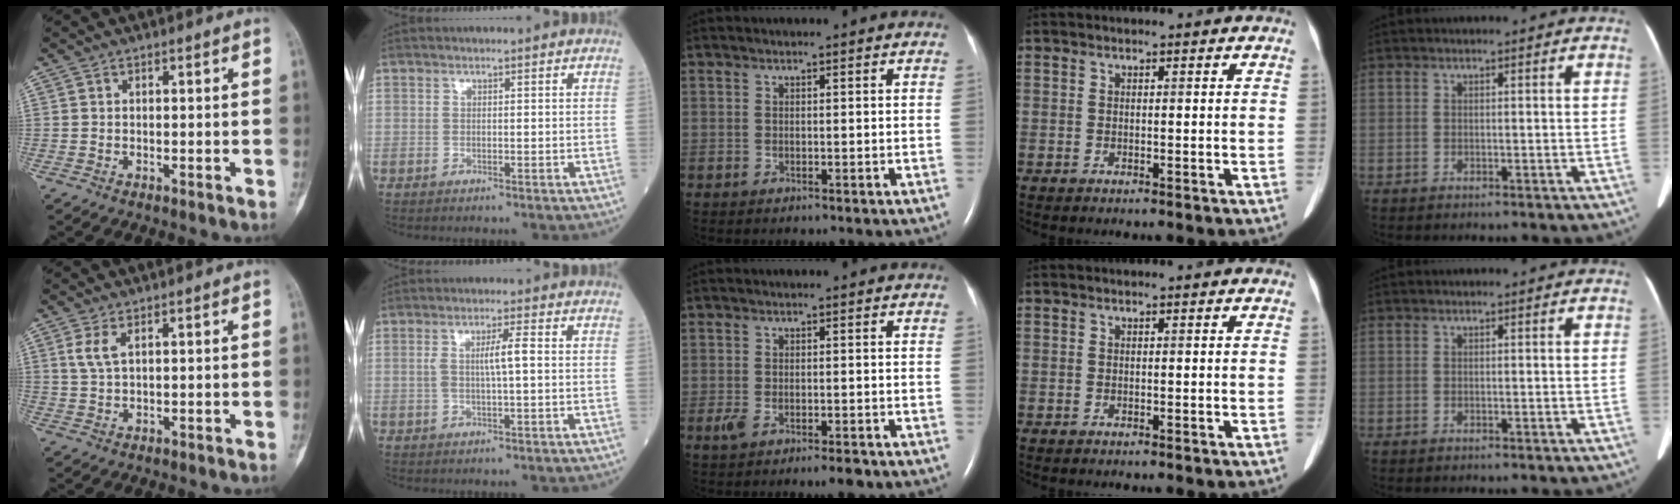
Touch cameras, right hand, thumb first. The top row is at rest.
{"thumb": {"total": 3.1, "force": [1.3, 1.2, 2.6], "torque": [-0.063, 0.003, 0.034]}, "index": {"total": 3.8, "force": [0.3, 0.1, 3.8], "torque": [-0.074, 0.004, 0.005]}, "middle": {"total": 4.0, "force": [-2.4, 1.2, 2.9], "torque": [-0.058, -0.004, -0.037]}}